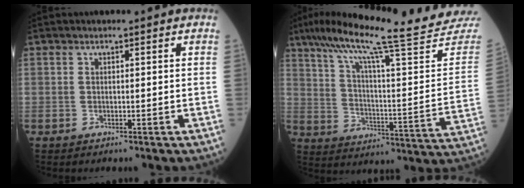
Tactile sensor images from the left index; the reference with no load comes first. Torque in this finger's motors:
{"motor_torque": [1.00, -1.14, 0.28, 0.10]}